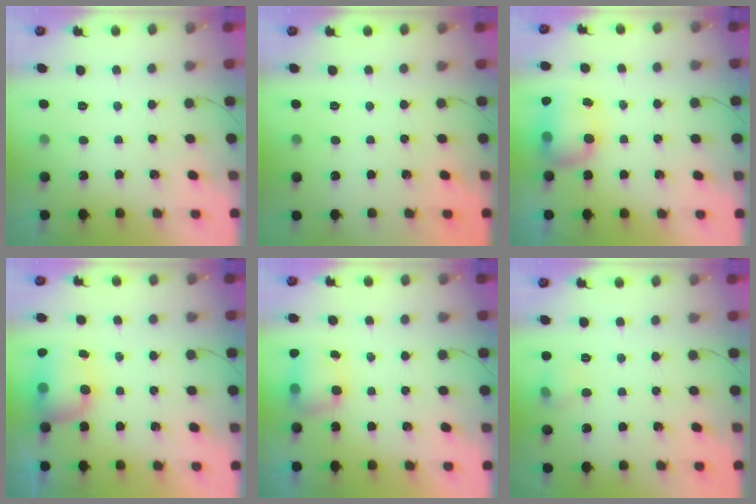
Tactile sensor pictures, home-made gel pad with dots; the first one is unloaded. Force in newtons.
{"total": 0.0}
{"total": 7.4, "press": 7.4, "slide": 1.1}
{"total": 7.7, "press": 7.2, "slide": 2.5}
{"total": 6.6, "press": 6.6, "slide": 0.6}
{"total": 5.9, "press": 5.6, "slide": 1.9}